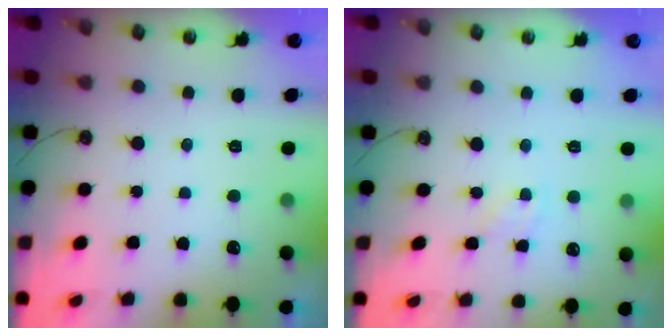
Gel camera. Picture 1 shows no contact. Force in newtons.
{"total": 2.3, "press": 2.2, "slide": 0.4}